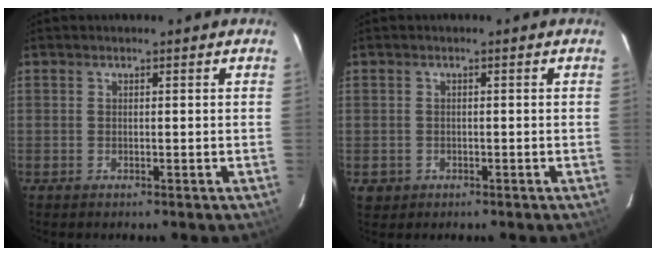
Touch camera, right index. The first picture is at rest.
{"total": 2.7, "force": [-0.7, 2.6, 0.5], "torque": [-0.015, 0.001, -0.005]}